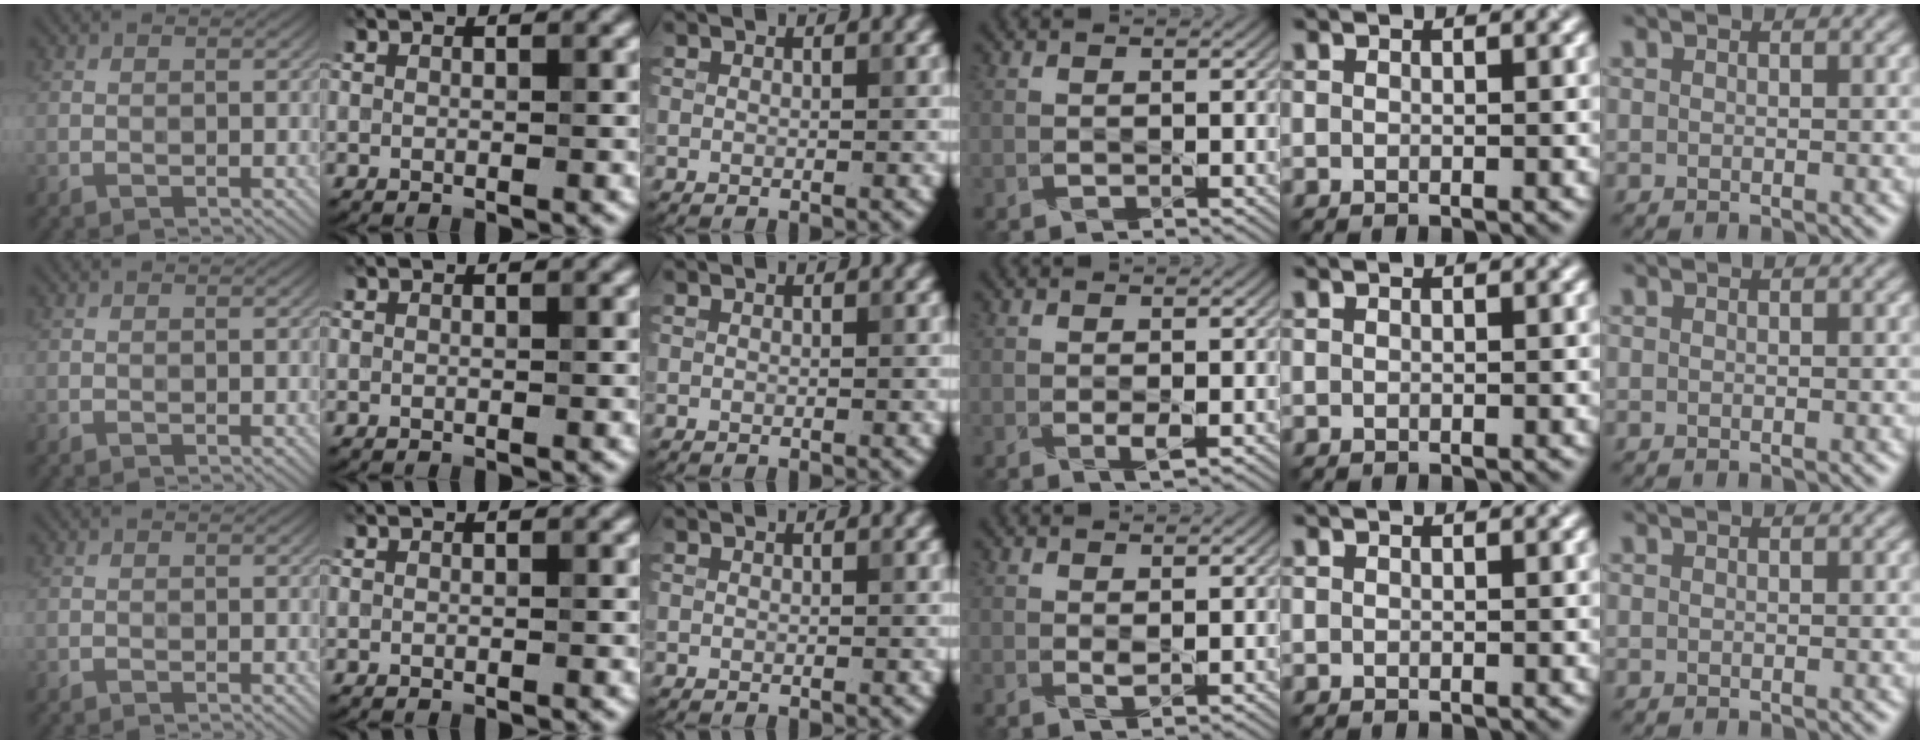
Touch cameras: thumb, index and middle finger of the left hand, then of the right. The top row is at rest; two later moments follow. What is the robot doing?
{"motion": "disassemble", "object": "velcro strap"}